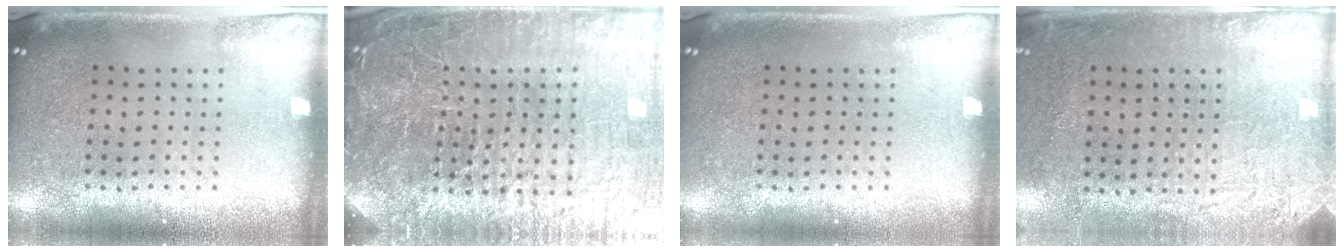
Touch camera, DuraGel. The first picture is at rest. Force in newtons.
{"total": 6.9, "press": 6.1, "slide": 3.3}
{"total": 0.0}
{"total": 2.8, "press": 2.3, "slide": 1.5}